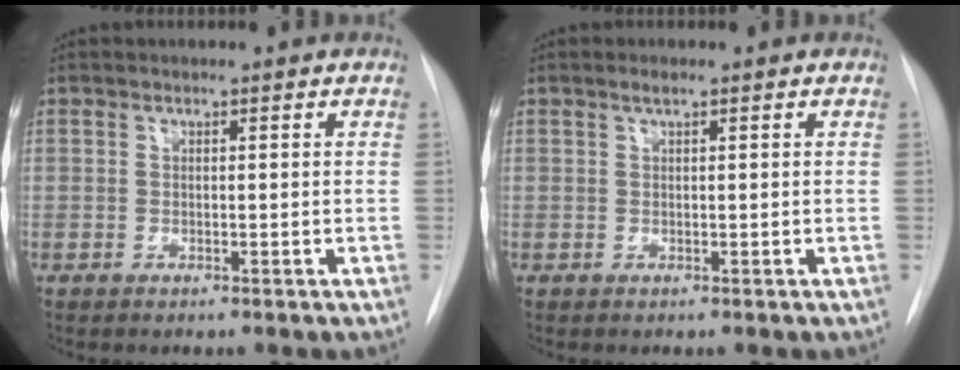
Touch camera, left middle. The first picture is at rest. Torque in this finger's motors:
{"motor_torque": [0.29, -0.19, -0.02, 0.00]}